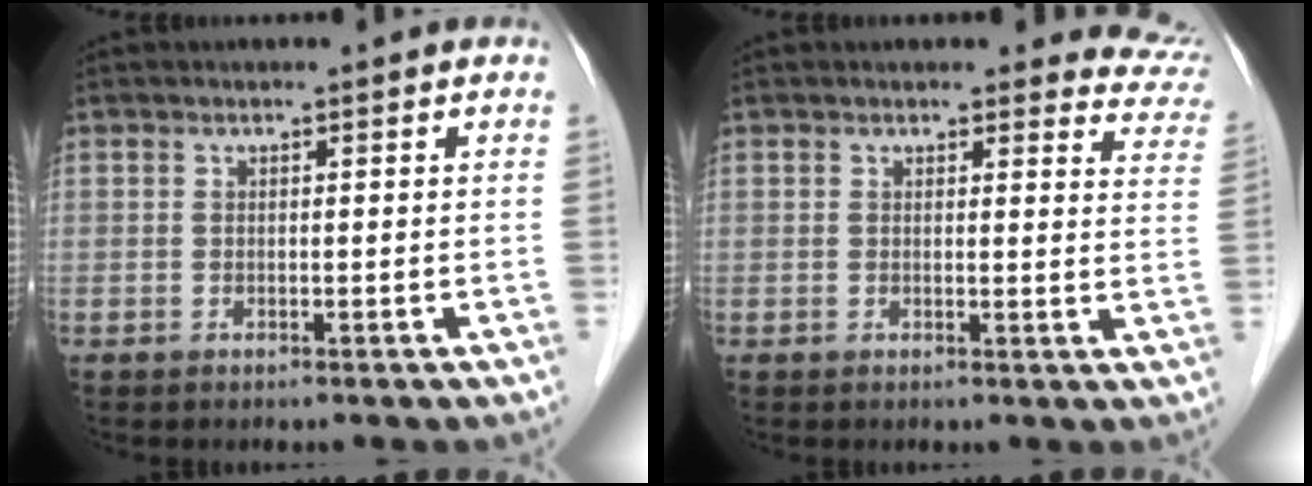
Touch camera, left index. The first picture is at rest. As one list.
[{"total": 8.8, "force": [8.4, 2.5, 0.8], "torque": [0.038, -0.032, 0.047]}]